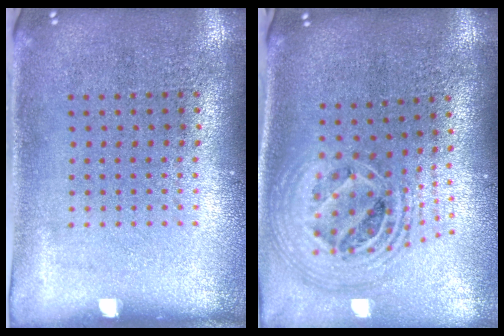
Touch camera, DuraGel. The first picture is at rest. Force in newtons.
{"total": 2.5, "press": 1.8, "slide": 1.7}